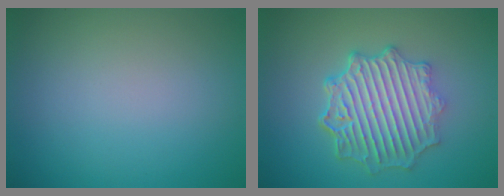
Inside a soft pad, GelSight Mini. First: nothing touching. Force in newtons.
{"total": 6.4, "press": 5.3, "slide": 3.6}